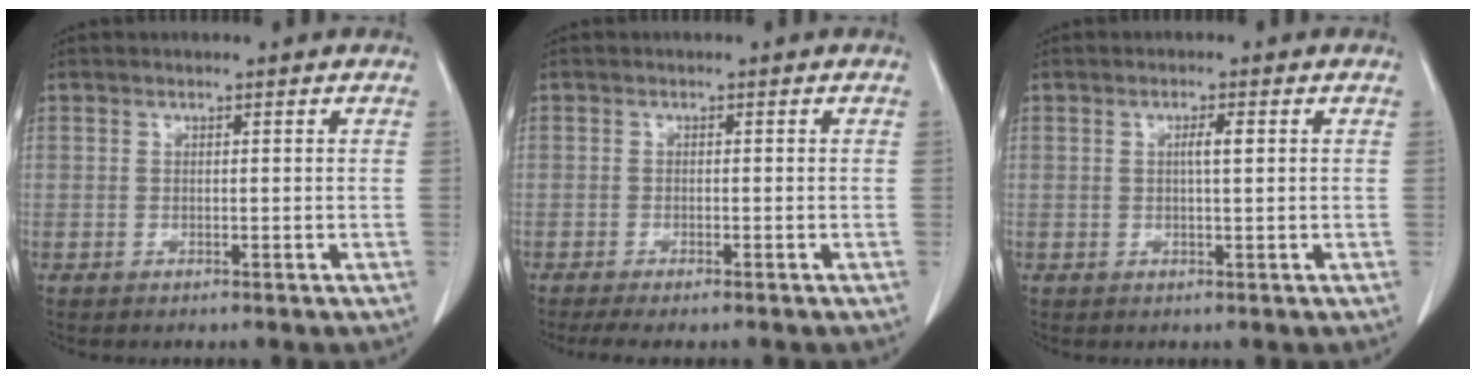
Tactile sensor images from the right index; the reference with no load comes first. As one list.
[{"total": 4.8, "force": [-3.9, 0.8, 2.6], "torque": [-0.031, -0.010, -0.057]}, {"total": 1.9, "force": [0.4, 0.1, 1.8], "torque": [-0.033, 0.003, 0.005]}]